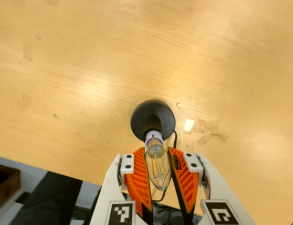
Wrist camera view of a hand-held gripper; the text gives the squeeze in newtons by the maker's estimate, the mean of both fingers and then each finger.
{"total": 11.3, "left": 10.6, "right": 11.9}